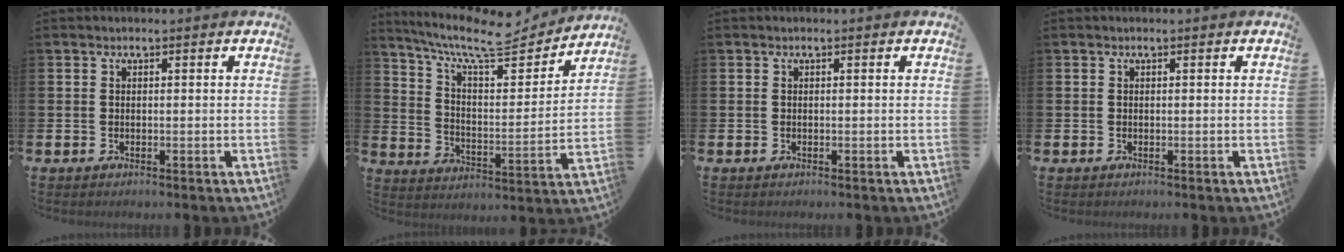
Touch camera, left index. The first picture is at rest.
{"total": 10.2, "force": [8.6, 2.8, 4.7], "torque": [-0.104, -0.061, 0.141]}
{"total": 0.0}
{"total": 0.0}